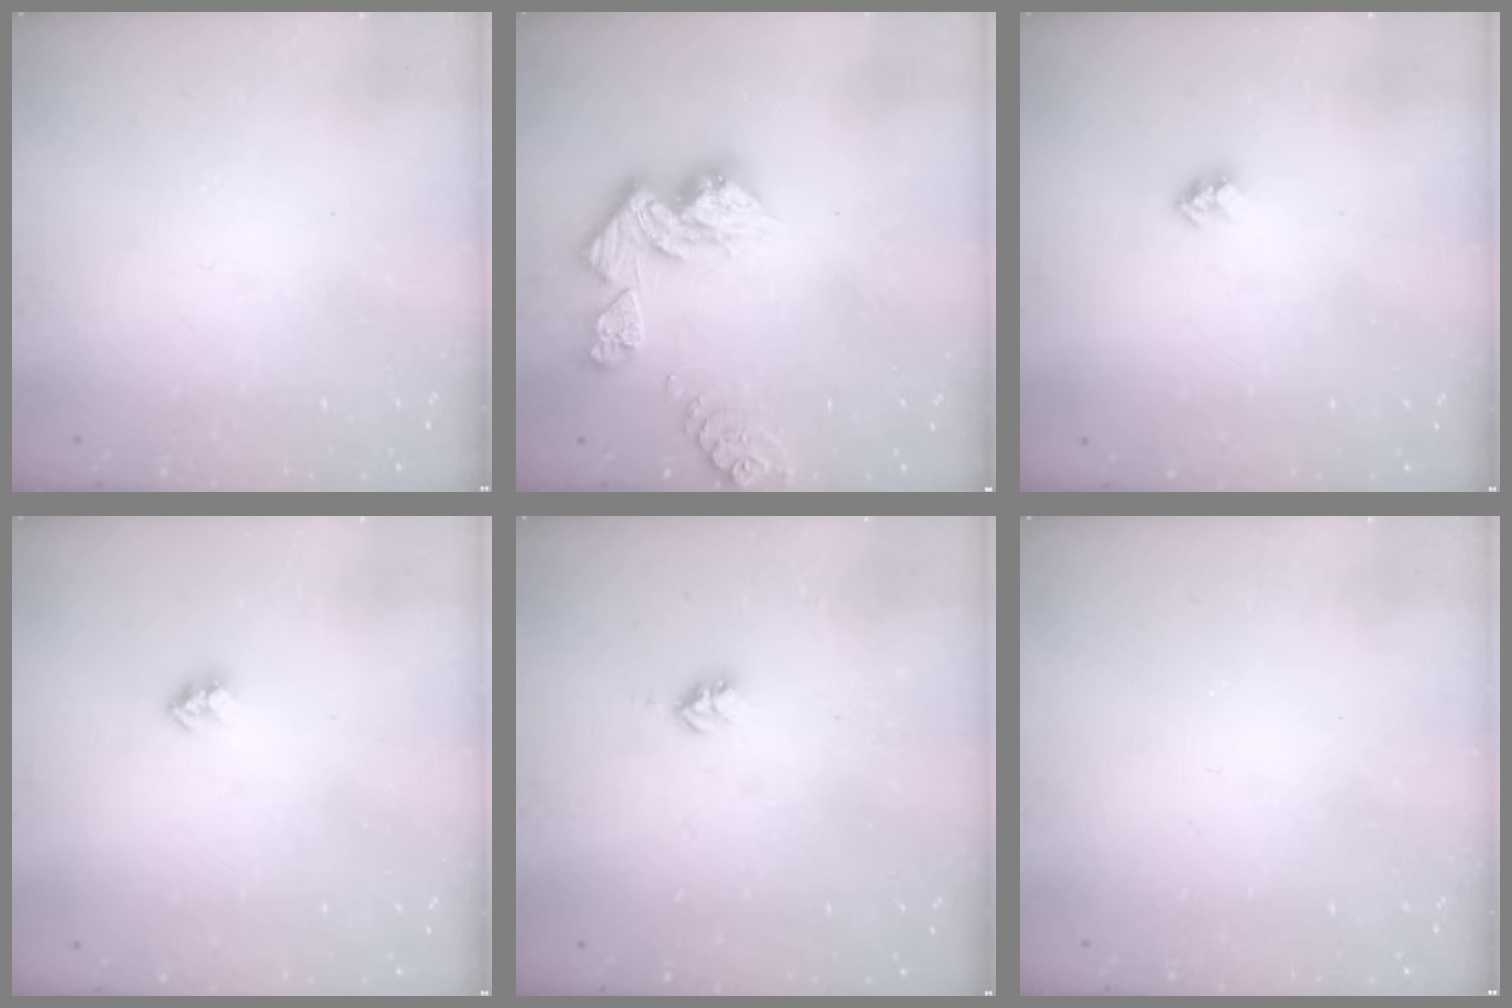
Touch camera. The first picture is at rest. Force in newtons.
{"total": 13.6, "press": 13.5, "slide": 1.6}
{"total": 2.3, "press": 2.3, "slide": 0.1}
{"total": 2.3, "press": 2.3, "slide": 0.1}
{"total": 2.8, "press": 2.8, "slide": 0.2}
{"total": 0.0}